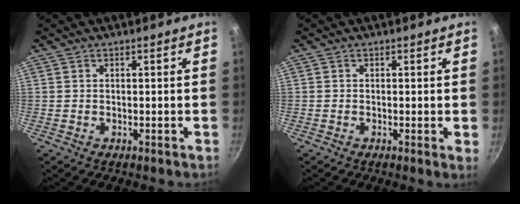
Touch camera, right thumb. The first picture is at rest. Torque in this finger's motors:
{"motor_torque": [-0.50, -0.19, -0.16, 0.01, 0.02]}